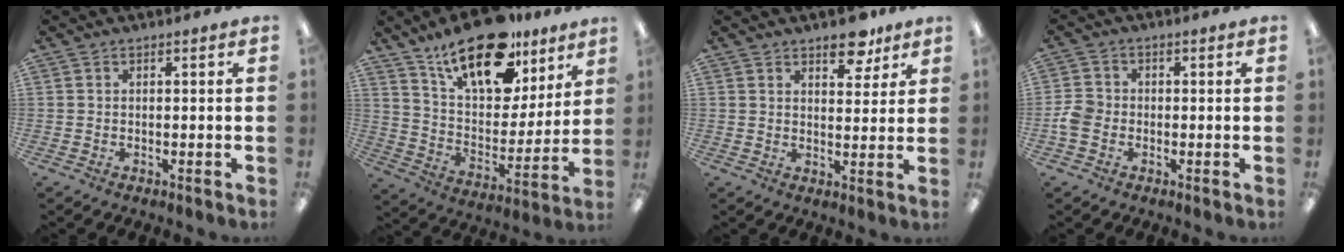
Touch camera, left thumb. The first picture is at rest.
{"total": 22.4, "force": [15.1, 10.3, 13.0], "torque": [-0.216, -0.083, 0.264]}
{"total": 8.0, "force": [5.8, 3.7, 4.0], "torque": [-0.019, -0.040, 0.093]}
{"total": 4.1, "force": [-1.2, 3.3, 2.1], "torque": [-0.039, 0.008, -0.022]}